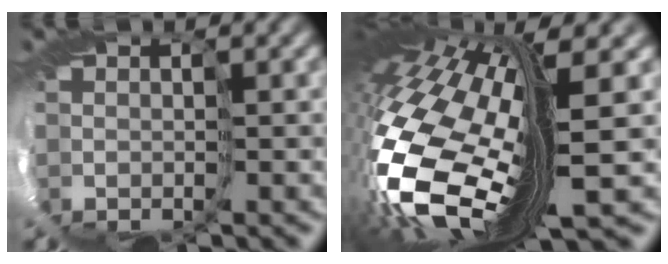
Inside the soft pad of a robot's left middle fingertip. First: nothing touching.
{"total": 14.2, "force": [0.1, 5.4, 13.1], "torque": [-0.314, -0.053, 0.015]}